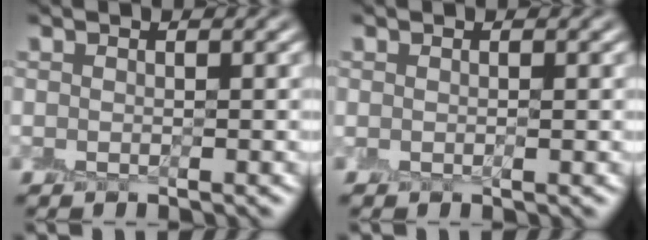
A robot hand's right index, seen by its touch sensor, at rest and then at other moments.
{"total": 0.0}